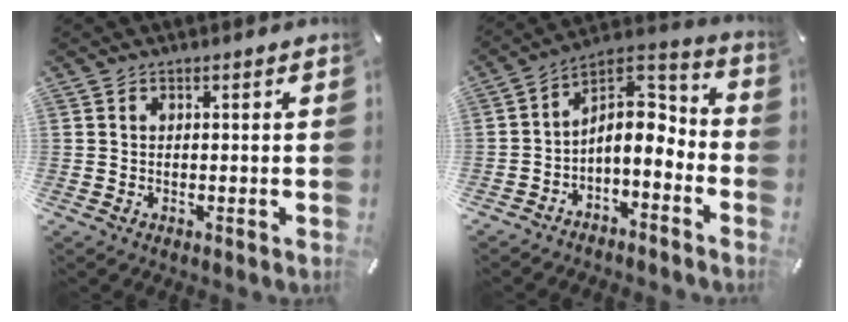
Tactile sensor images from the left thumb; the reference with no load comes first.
{"total": 9.1, "force": [-1.2, 6.6, 6.2], "torque": [-0.068, -0.006, -0.021]}